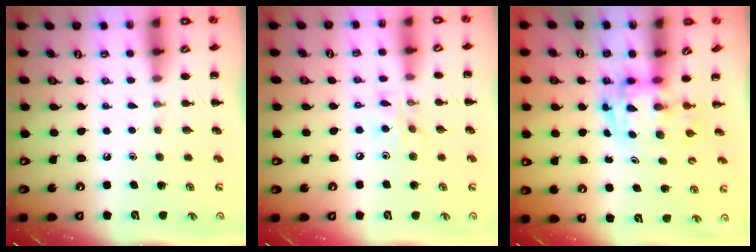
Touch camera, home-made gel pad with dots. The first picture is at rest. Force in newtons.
{"total": 6.7, "press": 6.7, "slide": 0.6}
{"total": 2.9, "press": 2.9, "slide": 0.5}